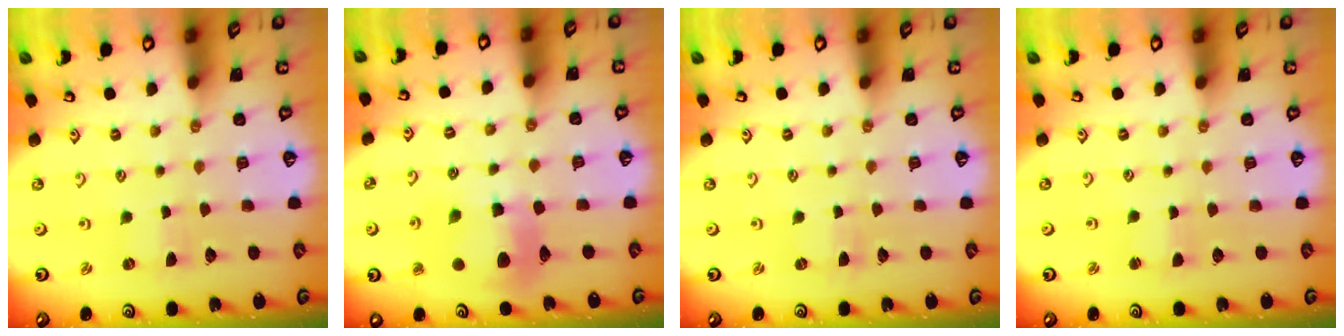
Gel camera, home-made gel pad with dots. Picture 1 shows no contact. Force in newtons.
{"total": 12.0, "press": 11.9, "slide": 1.7}
{"total": 0.0}
{"total": 1.3, "press": 1.2, "slide": 0.1}